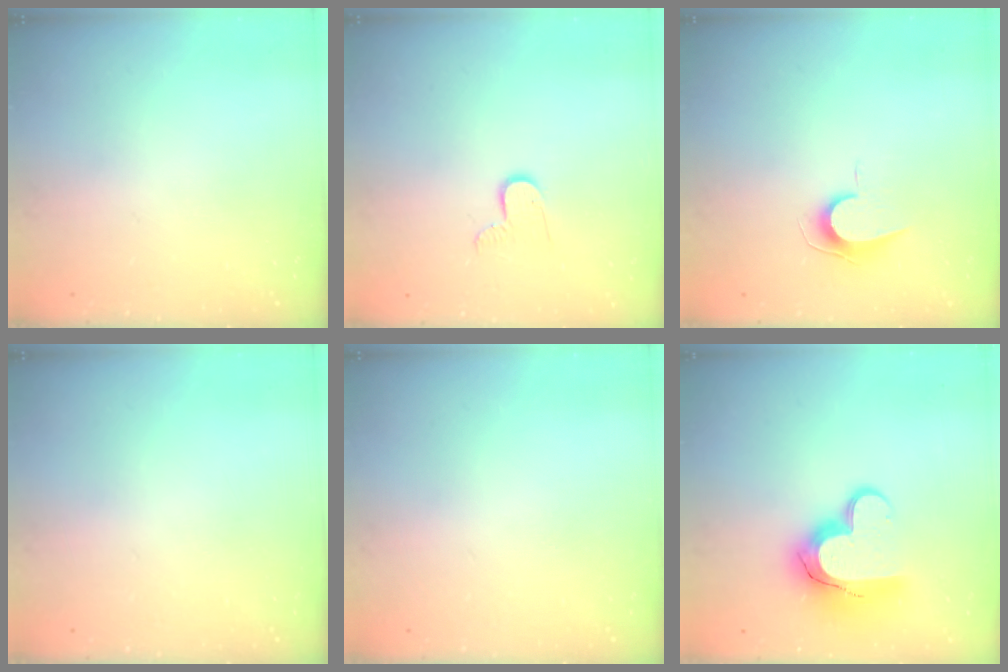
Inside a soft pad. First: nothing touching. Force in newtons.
{"total": 7.6, "press": 7.6, "slide": 0.6}
{"total": 6.8, "press": 6.8, "slide": 0.7}
{"total": 0.0}
{"total": 0.0}
{"total": 15.2, "press": 15.1, "slide": 1.1}